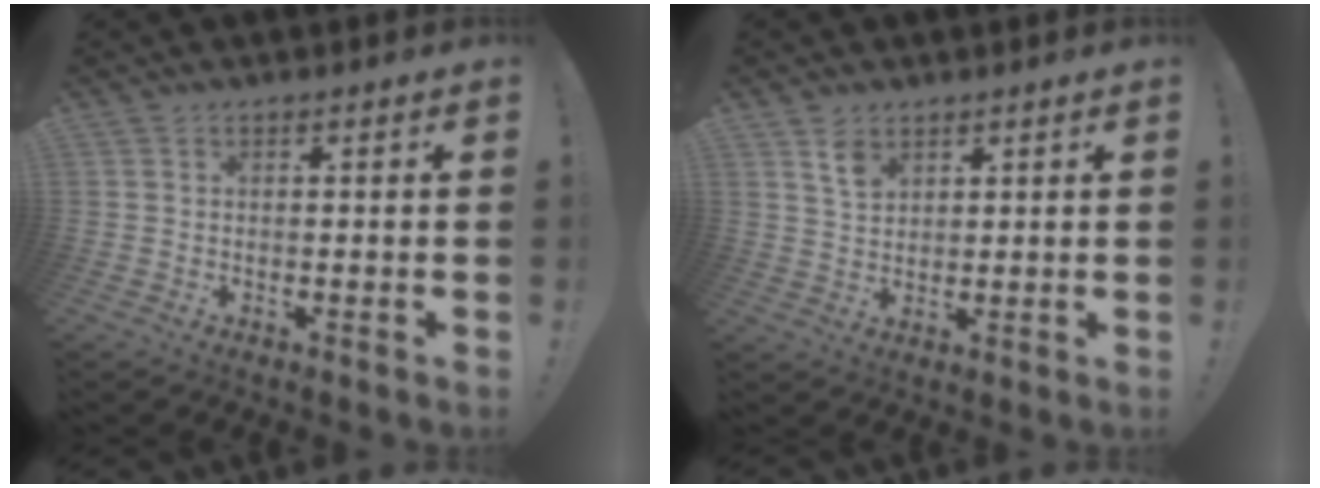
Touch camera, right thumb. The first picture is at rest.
{"total": 5.5, "force": [3.5, 3.6, 2.1], "torque": [-0.038, -0.013, 0.066]}